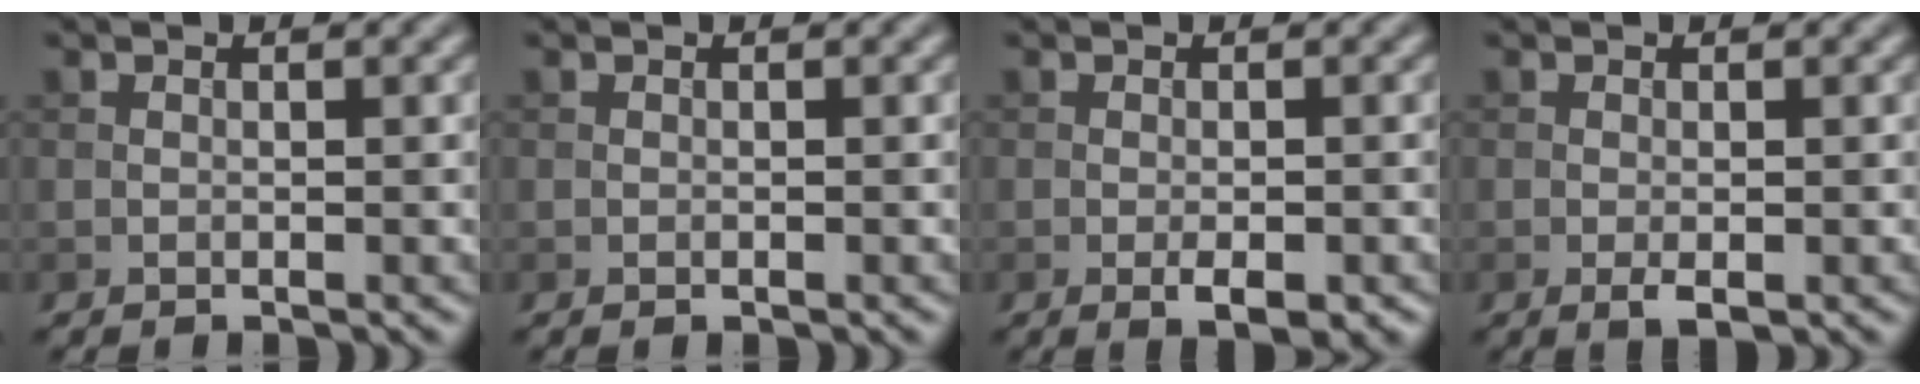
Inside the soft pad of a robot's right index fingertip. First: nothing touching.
{"total": 0.0}
{"total": 2.5, "force": [-1.1, 0.9, 2.0], "torque": [-0.032, -0.004, -0.014]}
{"total": 1.3, "force": [-0.5, 0.4, 1.2], "torque": [-0.023, -0.005, -0.008]}